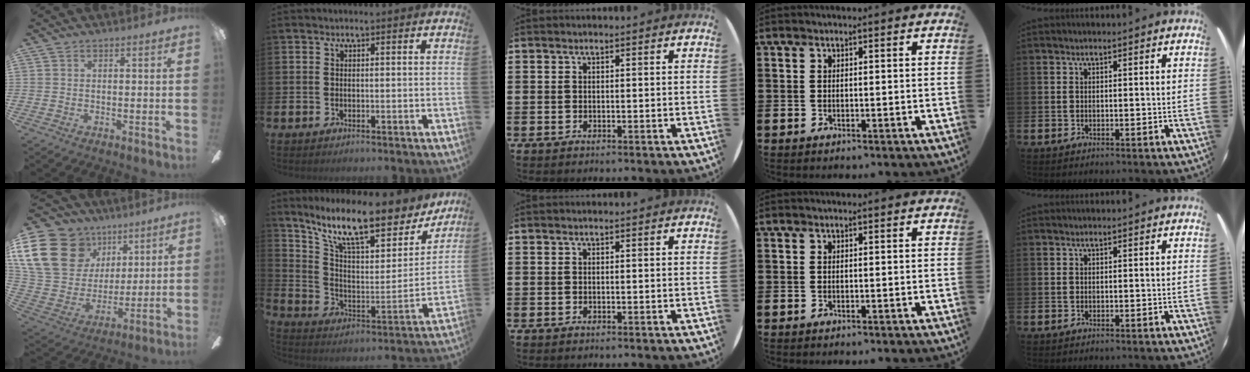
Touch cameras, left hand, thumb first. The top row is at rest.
{"thumb": {"total": 22.7, "force": [10.1, 17.0, 11.1], "torque": [-0.236, -0.032, 0.200]}, "index": {"total": 13.7, "force": [10.7, 4.0, 7.5], "torque": [-0.164, -0.071, 0.182]}}